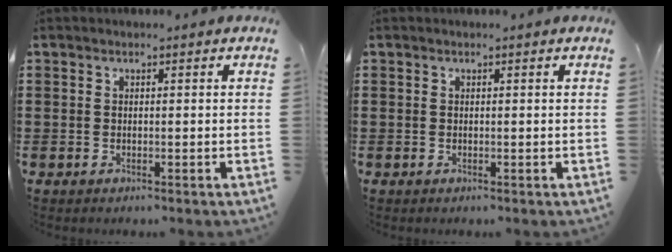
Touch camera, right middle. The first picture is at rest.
{"total": 0.0}